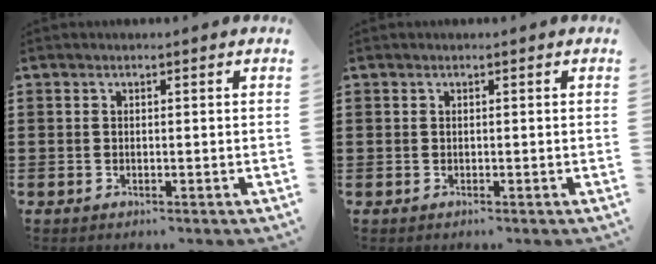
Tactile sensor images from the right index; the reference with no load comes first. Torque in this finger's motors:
{"motor_torque": [-0.77, 0.85, -1.05, -0.21]}